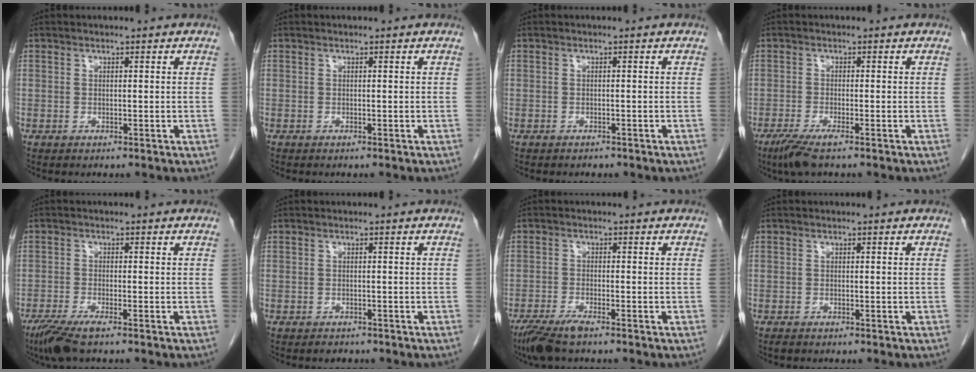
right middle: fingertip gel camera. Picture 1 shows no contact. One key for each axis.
{"total": 0.0}
{"total": 0.7, "fx": -0.7, "fy": 0.2, "fz": 0.0, "tx": -0.012, "ty": -0.003, "tz": -0.010}
{"total": 4.1, "fx": -2.8, "fy": 0.3, "fz": 3.1, "tx": -0.061, "ty": -0.013, "tz": -0.053}
{"total": 5.0, "fx": -3.5, "fy": 0.5, "fz": 3.6, "tx": -0.068, "ty": -0.014, "tz": -0.065}
{"total": 1.4, "fx": -1.2, "fy": 0.6, "fz": 0.3, "tx": -0.011, "ty": -0.003, "tz": -0.012}
{"total": 5.0, "fx": -3.7, "fy": 0.7, "fz": 3.3, "tx": -0.066, "ty": -0.013, "tz": -0.067}
{"total": 0.7, "fx": -0.6, "fy": 0.2, "fz": 0.3, "tx": -0.010, "ty": -0.002, "tz": -0.009}